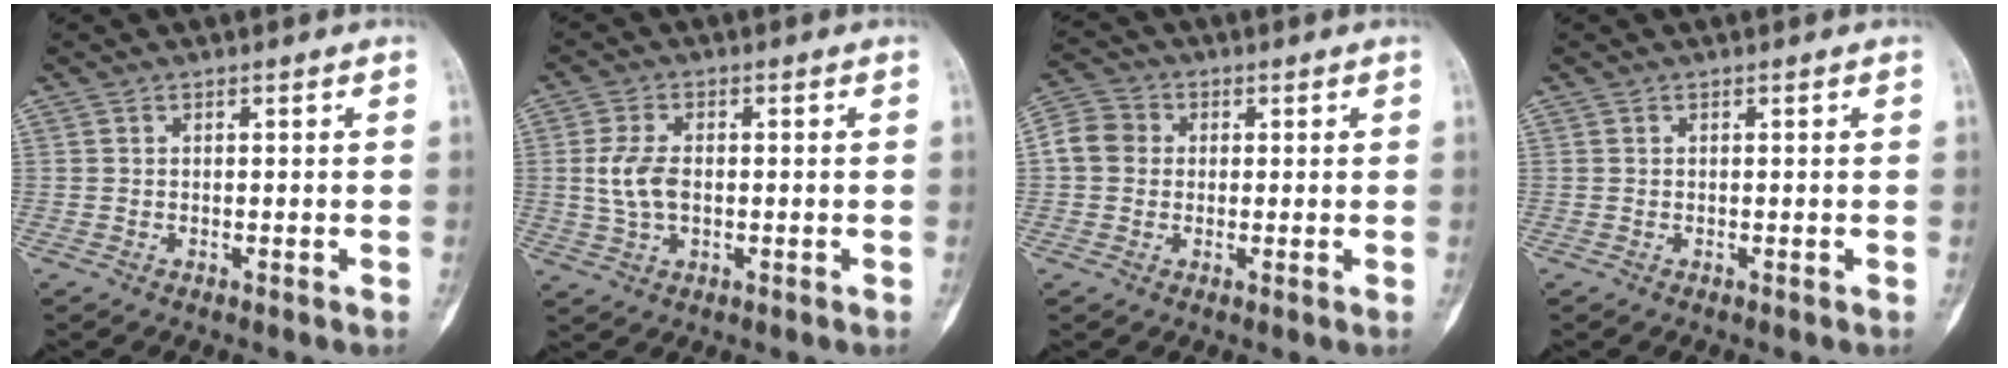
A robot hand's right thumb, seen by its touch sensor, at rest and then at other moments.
{"total": 6.1, "force": [-0.1, 3.6, 4.9], "torque": [-0.104, 0.005, -0.003]}
{"total": 6.2, "force": [0.1, 5.6, 2.7], "torque": [-0.041, 0.016, -0.010]}
{"total": 0.0}